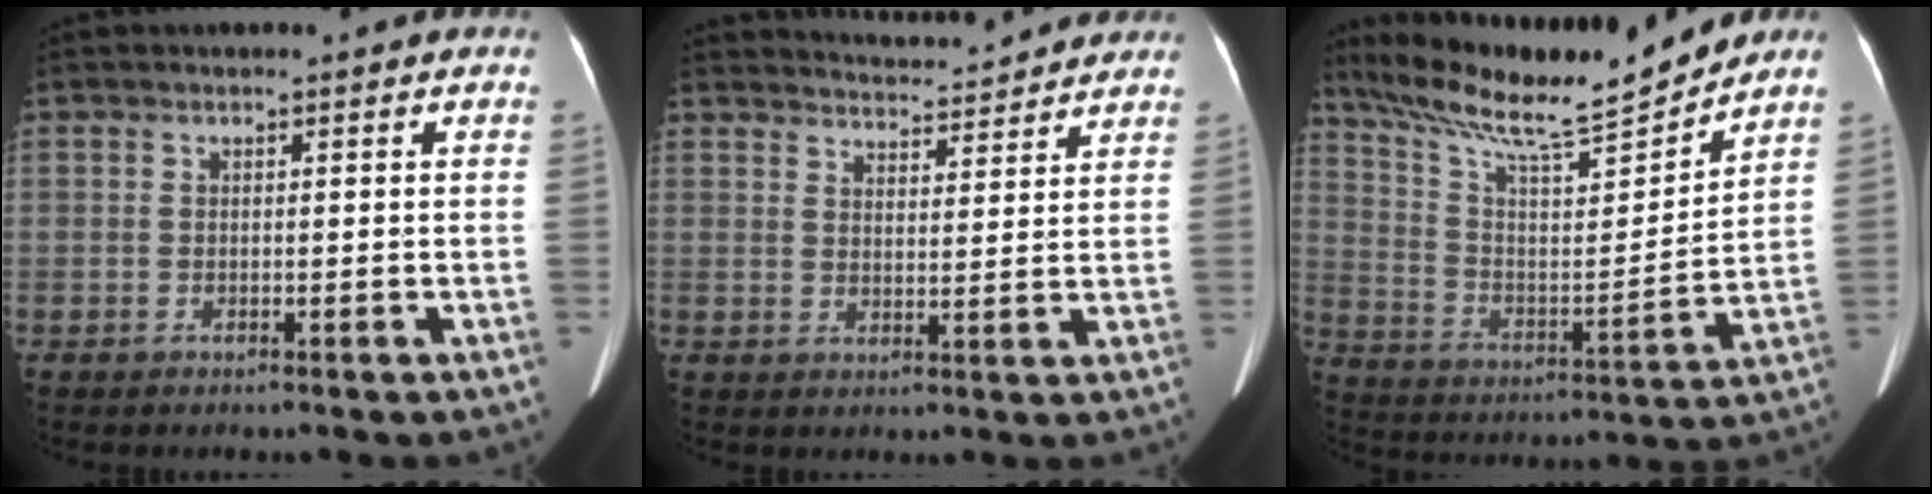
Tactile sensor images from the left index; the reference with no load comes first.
{"total": 9.3, "force": [9.1, 1.3, 1.5], "torque": [-0.023, 0.012, 0.119]}
{"total": 18.1, "force": [16.1, 0.9, 8.2], "torque": [-0.150, -0.002, 0.273]}